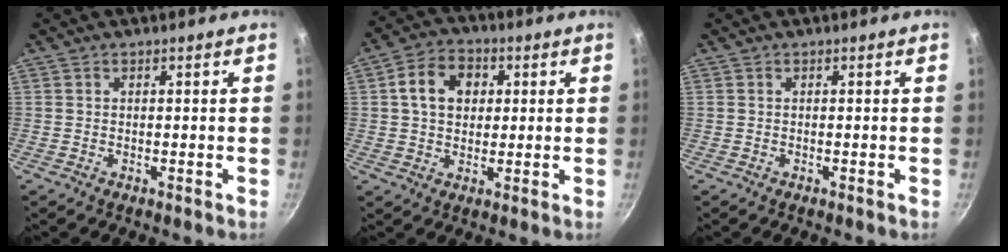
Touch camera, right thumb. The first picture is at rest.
{"total": 9.0, "force": [2.0, 6.9, 5.3], "torque": [-0.069, 0.009, 0.023]}
{"total": 0.0}